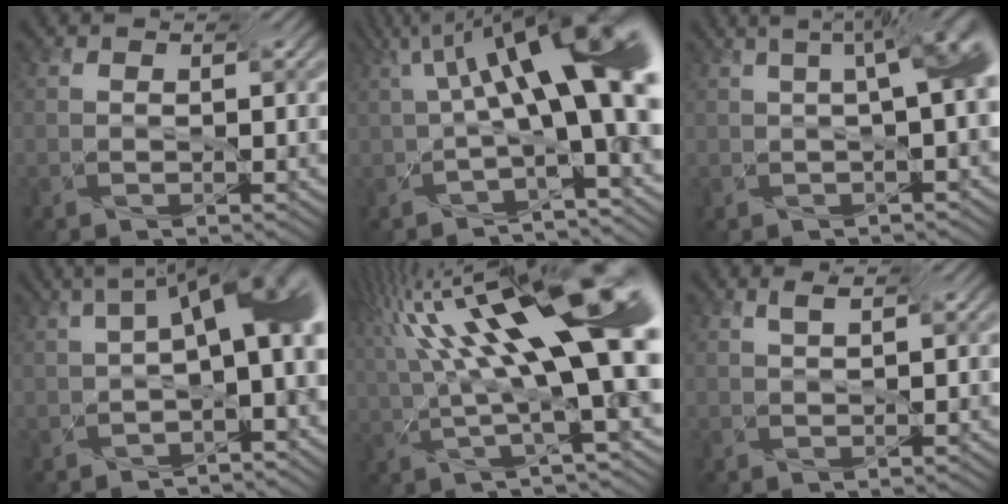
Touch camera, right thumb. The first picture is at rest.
{"total": 11.4, "force": [1.4, 2.9, 11.0], "torque": [-0.162, 0.022, 0.019]}
{"total": 10.6, "force": [2.1, 3.6, 9.8], "torque": [-0.095, 0.061, 0.022]}
{"total": 11.3, "force": [0.2, 4.5, 10.4], "torque": [-0.108, 0.030, -0.023]}
{"total": 16.9, "force": [3.7, 4.0, 16.0], "torque": [-0.263, 0.039, 0.063]}
{"total": 1.9, "force": [1.1, 0.2, 1.6], "torque": [-0.019, 0.002, 0.016]}